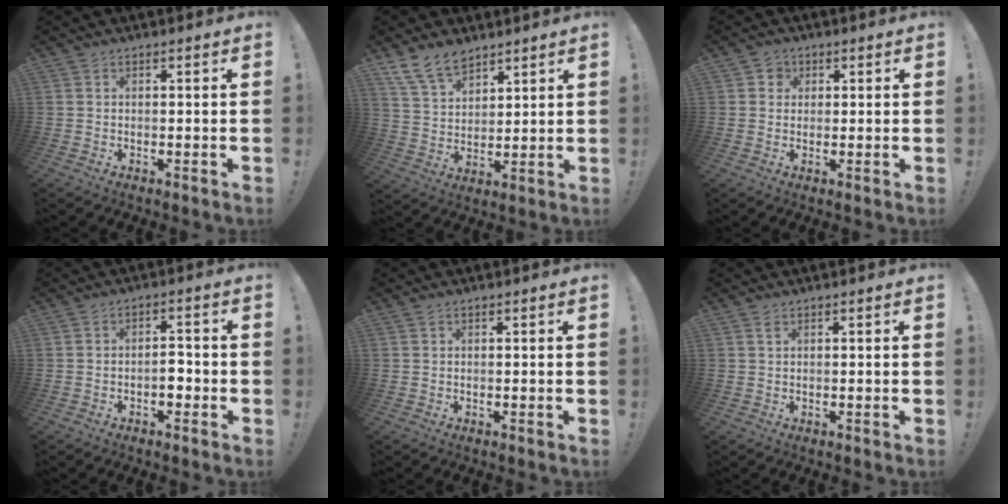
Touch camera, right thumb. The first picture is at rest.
{"total": 10.9, "force": [8.3, 5.7, 4.2], "torque": [-0.079, -0.048, 0.163]}
{"total": 2.7, "force": [0.7, 2.5, 0.7], "torque": [-0.004, -0.003, 0.010]}
{"total": 4.0, "force": [-1.3, 2.3, 3.0], "torque": [-0.030, 0.001, -0.025]}
{"total": 0.0}
{"total": 1.2, "force": [0.7, 0.3, 0.9], "torque": [-0.011, -0.003, 0.011]}